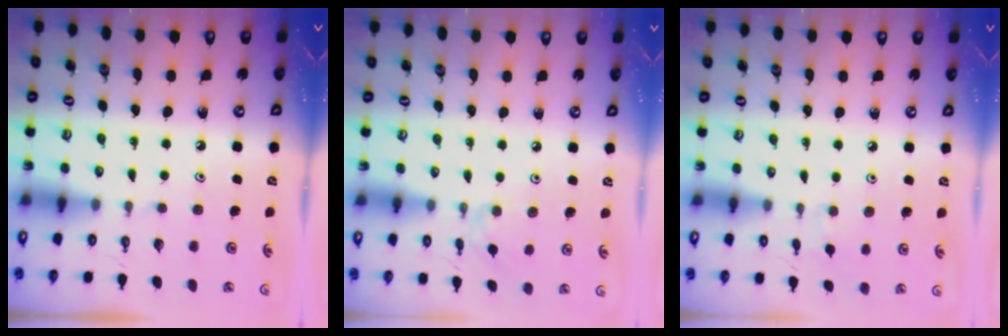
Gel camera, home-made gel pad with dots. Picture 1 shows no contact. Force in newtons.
{"total": 1.3, "press": 1.2, "slide": 0.4}
{"total": 2.4, "press": 2.3, "slide": 0.5}